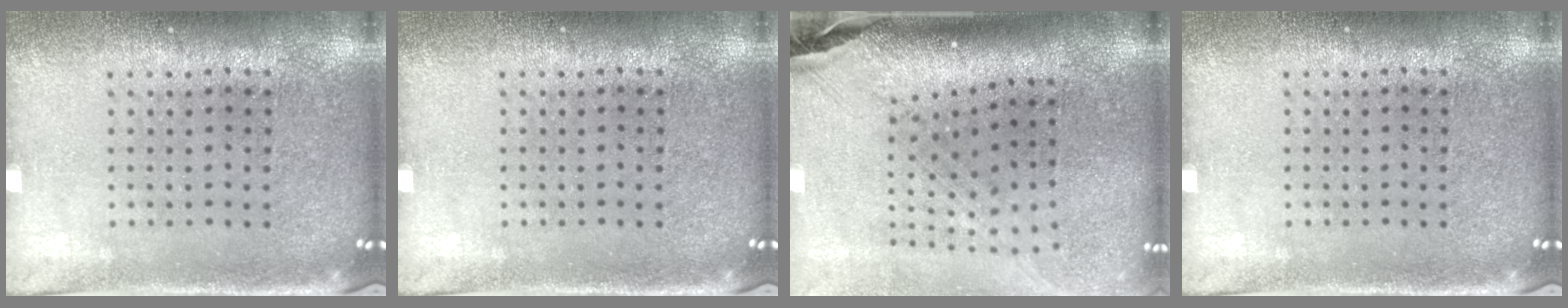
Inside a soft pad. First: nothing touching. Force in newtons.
{"total": 0.0}
{"total": 2.3, "press": 1.8, "slide": 1.4}
{"total": 0.0}